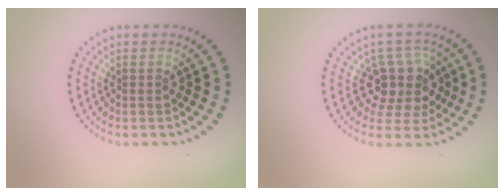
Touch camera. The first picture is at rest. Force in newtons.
{"total": 3.9, "press": 3.1, "slide": 2.3}